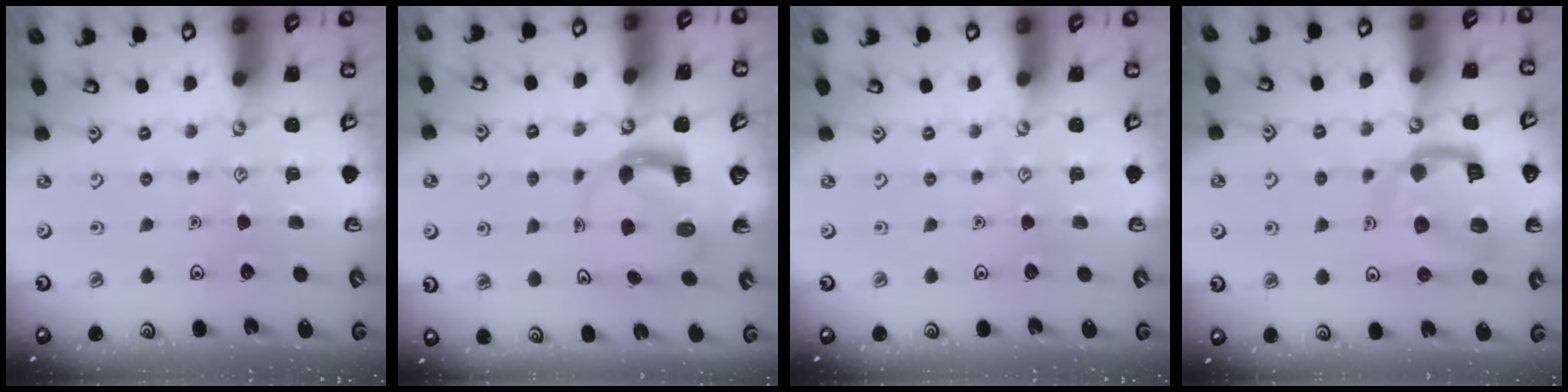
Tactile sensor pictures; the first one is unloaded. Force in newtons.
{"total": 3.6, "press": 3.5, "slide": 0.5}
{"total": 0.0}
{"total": 15.5, "press": 15.4, "slide": 1.7}